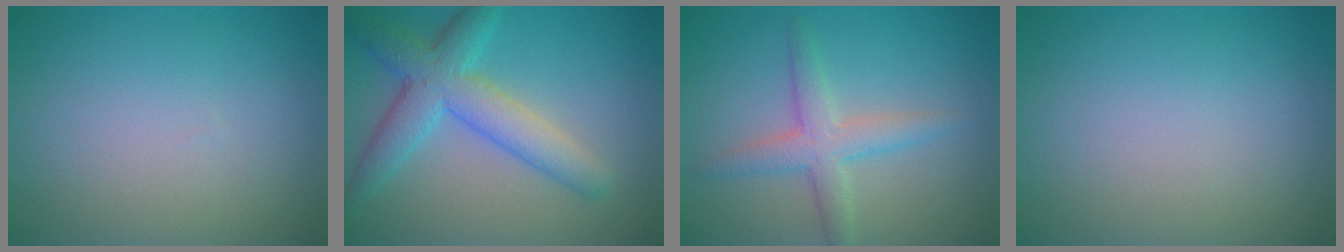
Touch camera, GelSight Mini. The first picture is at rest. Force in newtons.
{"total": 5.7, "press": 5.7, "slide": 0.1}
{"total": 3.3, "press": 3.3, "slide": 0.0}
{"total": 0.0}